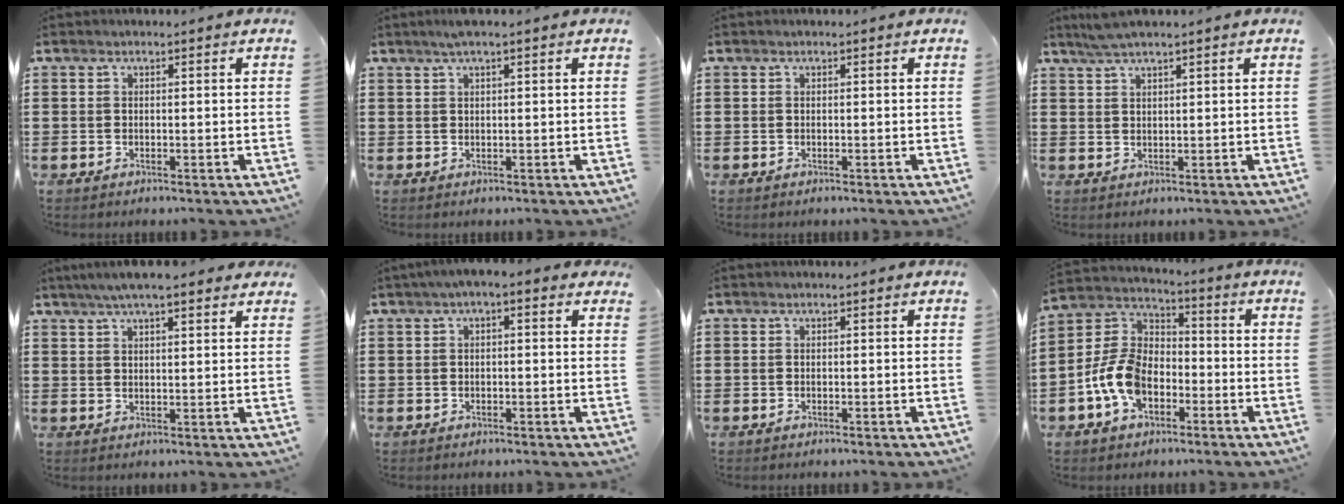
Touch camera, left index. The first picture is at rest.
{"total": 1.5, "force": [0.9, 0.0, 1.2], "torque": [-0.025, 0.000, 0.016]}
{"total": 0.0}
{"total": 2.5, "force": [2.0, 0.0, 1.6], "torque": [-0.034, 0.002, 0.037]}
{"total": 5.4, "force": [4.2, 0.8, 3.2], "torque": [-0.071, 0.001, 0.076]}
{"total": 1.8, "force": [-0.2, 0.8, 1.6], "torque": [-0.030, 0.005, -0.007]}
{"total": 0.0}
{"total": 9.5, "force": [-3.9, 6.0, 6.3], "torque": [-0.177, 0.002, -0.085]}